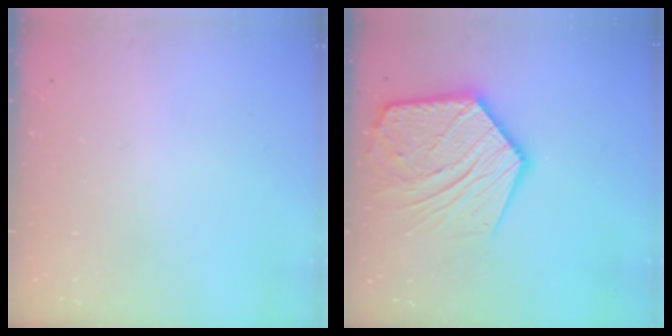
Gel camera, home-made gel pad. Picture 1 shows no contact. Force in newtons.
{"total": 18.6, "press": 18.6, "slide": 1.5}